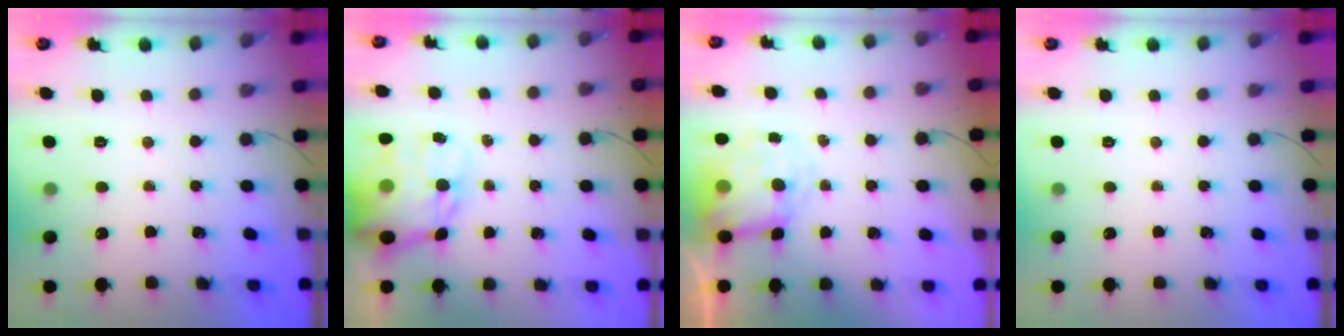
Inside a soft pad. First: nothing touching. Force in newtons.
{"total": 15.7, "press": 15.2, "slide": 3.7}
{"total": 8.3, "press": 8.1, "slide": 1.7}
{"total": 0.0}